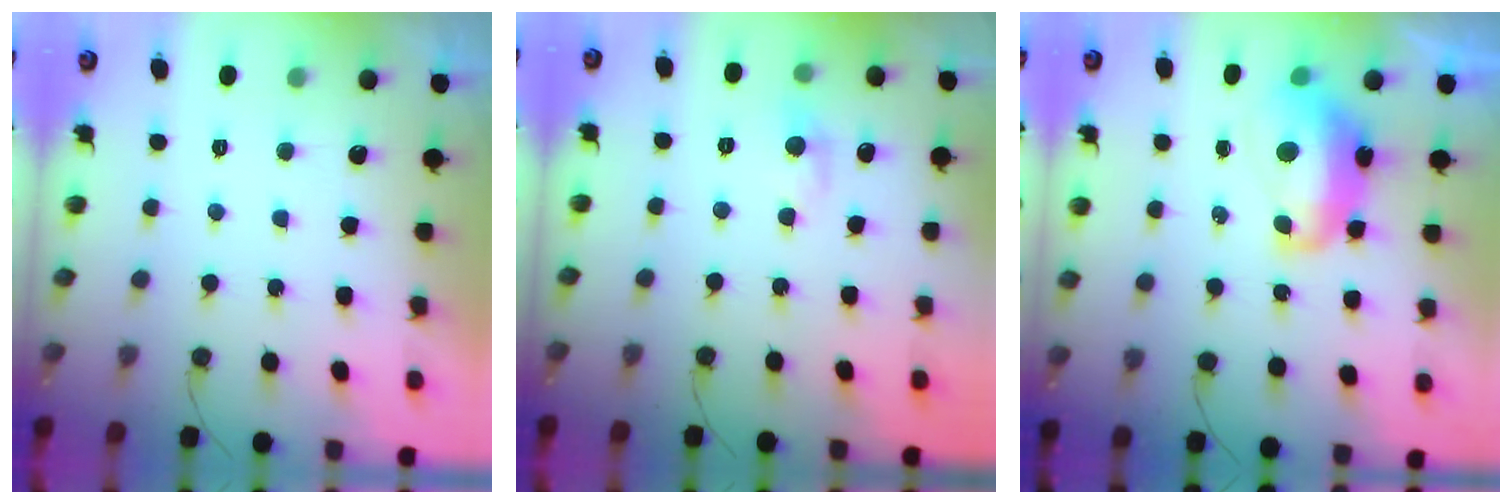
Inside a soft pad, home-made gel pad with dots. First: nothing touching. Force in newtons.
{"total": 2.8, "press": 2.8, "slide": 0.4}
{"total": 12.2, "press": 12.1, "slide": 1.0}